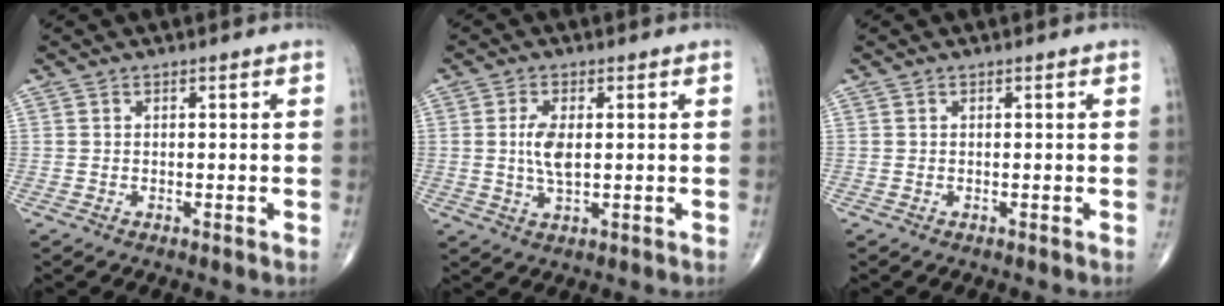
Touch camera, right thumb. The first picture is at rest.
{"total": 5.3, "force": [0.5, 2.3, 4.7], "torque": [-0.098, -0.006, 0.010]}
{"total": 0.0}